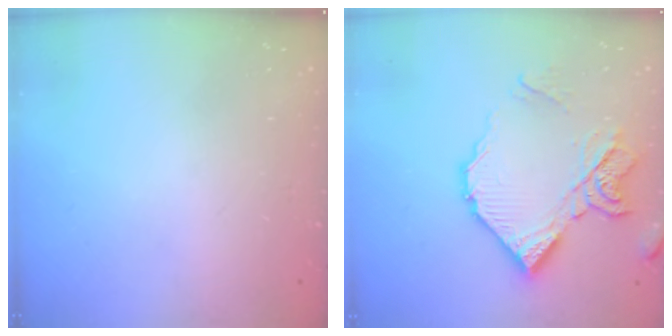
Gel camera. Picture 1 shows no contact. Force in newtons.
{"total": 16.1, "press": 16.0, "slide": 1.4}